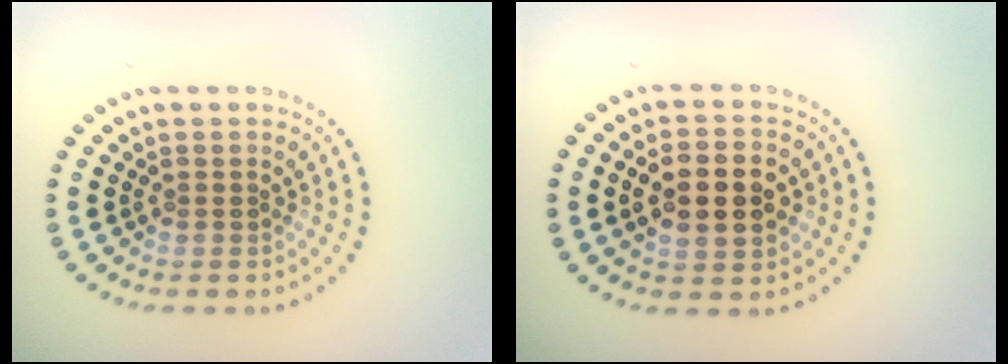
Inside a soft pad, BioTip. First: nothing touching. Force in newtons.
{"total": 5.3, "press": 5.3, "slide": 0.2}